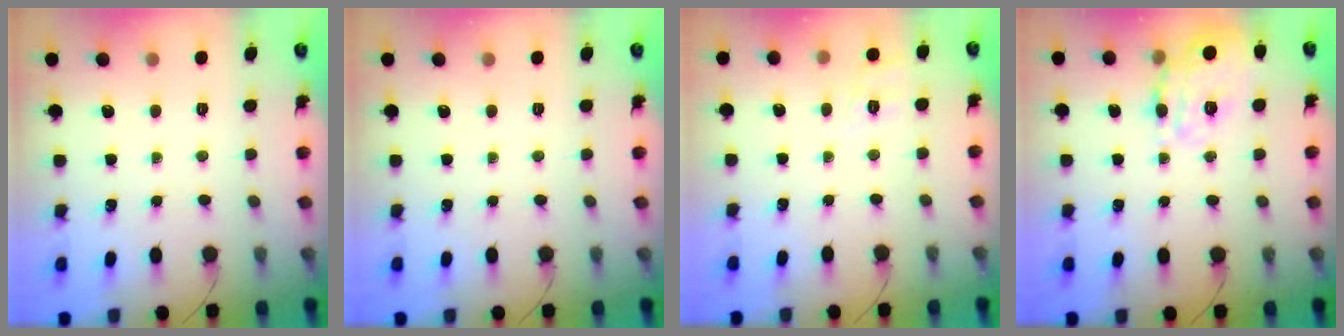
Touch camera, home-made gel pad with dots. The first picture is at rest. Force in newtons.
{"total": 0.0}
{"total": 3.0, "press": 2.4, "slide": 1.7}
{"total": 16.7, "press": 16.7, "slide": 1.4}